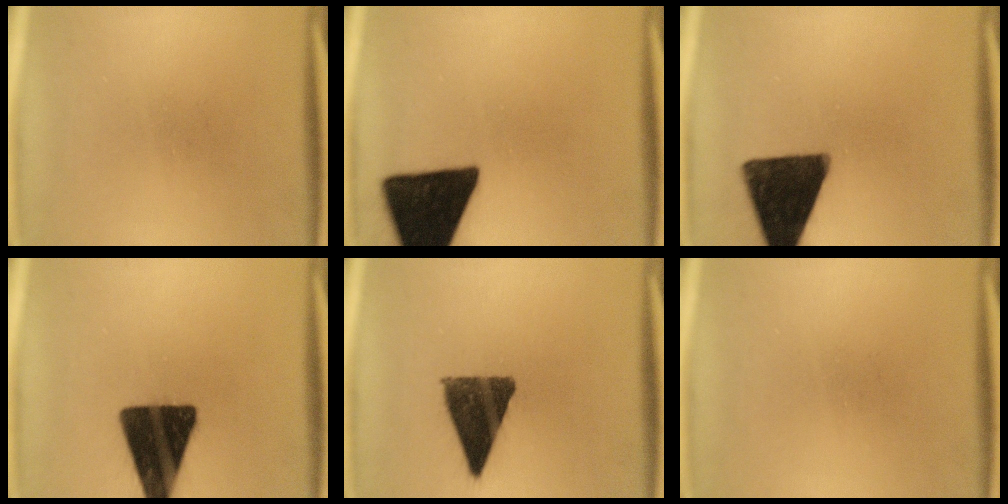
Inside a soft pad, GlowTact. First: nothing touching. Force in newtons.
{"total": 19.2}
{"total": 16.5}
{"total": 18.0}
{"total": 11.9}
{"total": 0.0}